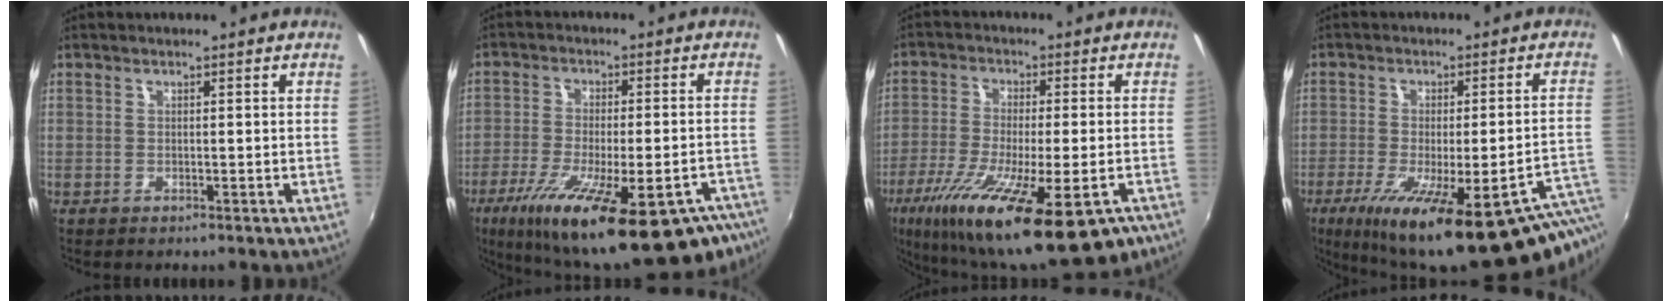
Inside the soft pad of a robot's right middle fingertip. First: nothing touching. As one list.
[{"total": 27.4, "force": [-19.2, 7.5, 18.0], "torque": [-0.310, -0.067, -0.272]}, {"total": 22.2, "force": [-14.4, 5.2, 16.1], "torque": [-0.300, -0.079, -0.232]}, {"total": 24.8, "force": [-15.2, 4.6, 19.0], "torque": [-0.266, -0.065, -0.205]}]